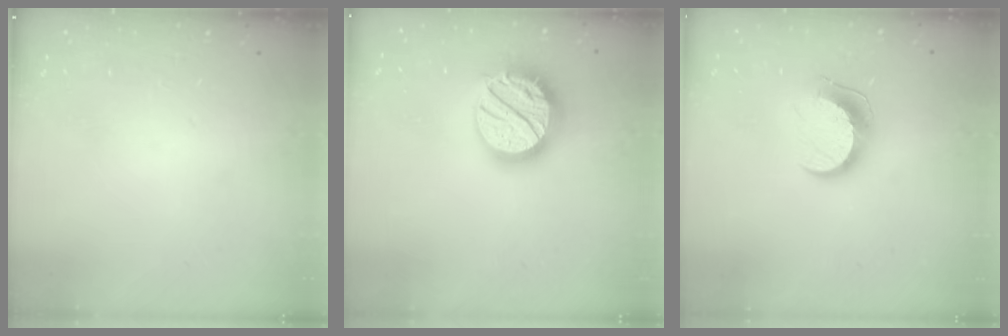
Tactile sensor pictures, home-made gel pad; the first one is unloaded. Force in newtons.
{"total": 20.6, "press": 20.6, "slide": 1.6}
{"total": 10.5, "press": 10.5, "slide": 0.3}